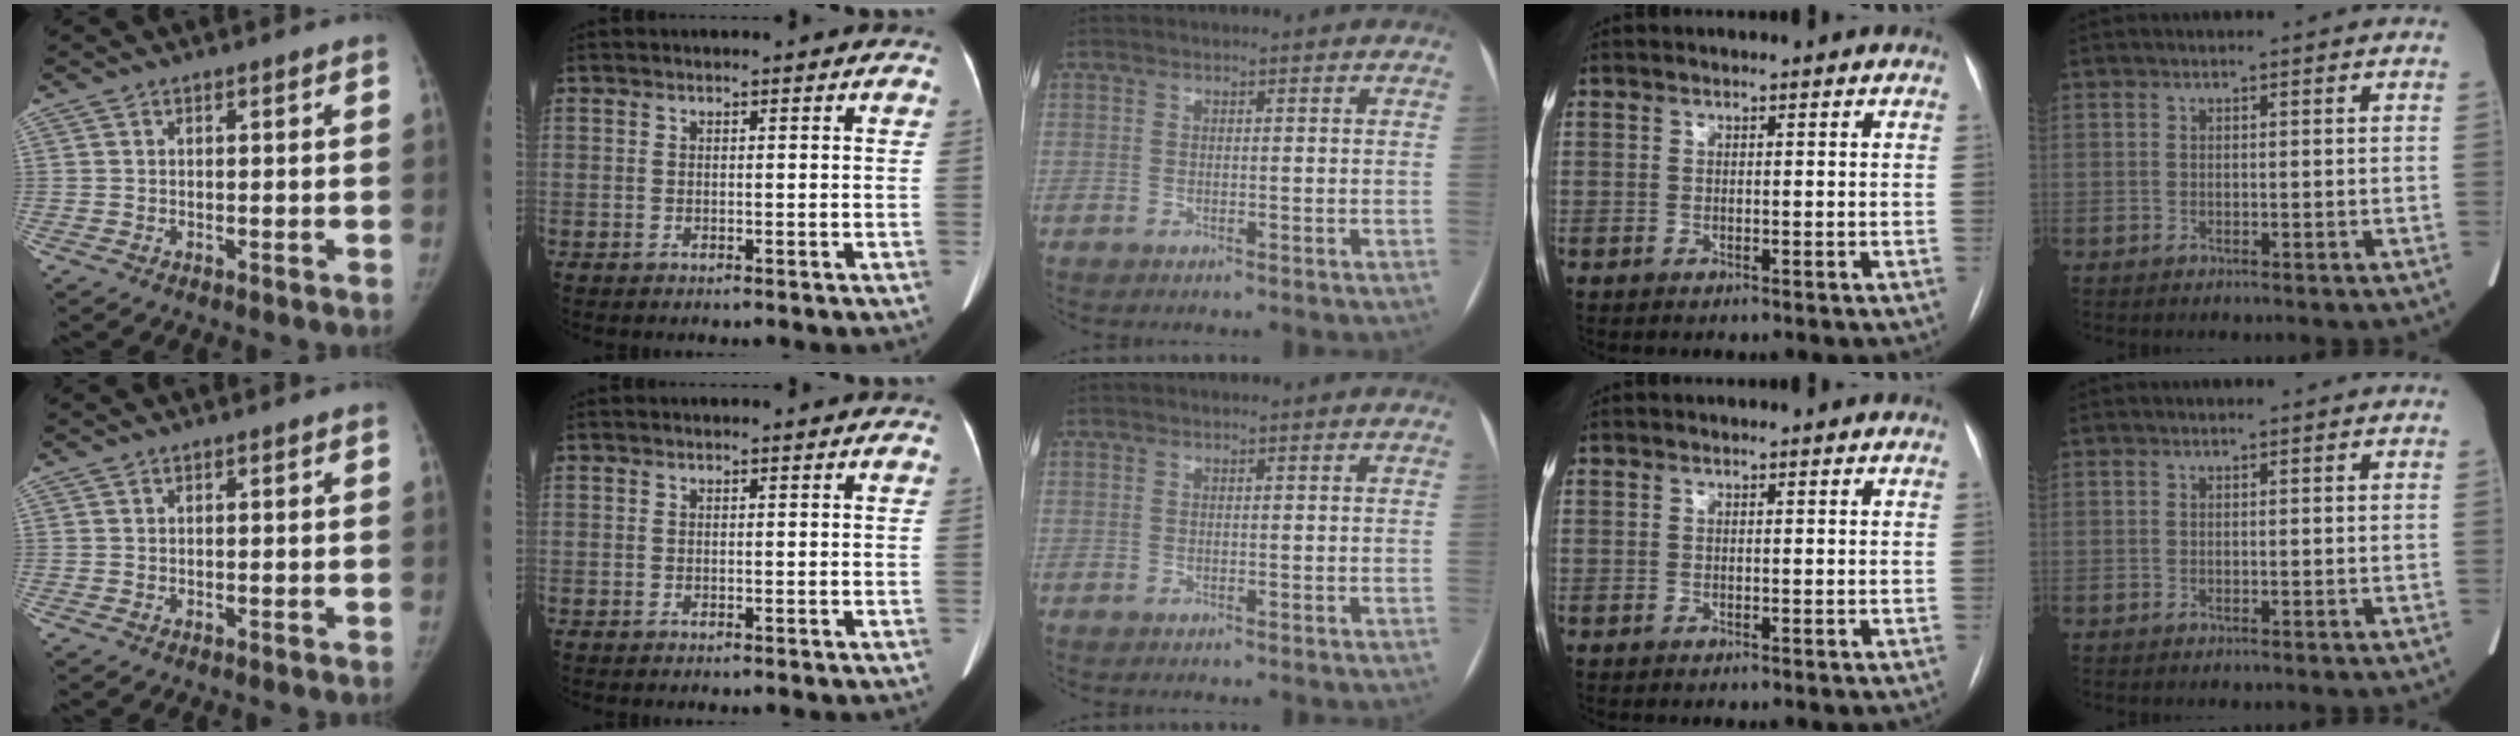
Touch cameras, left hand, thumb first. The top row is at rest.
{}